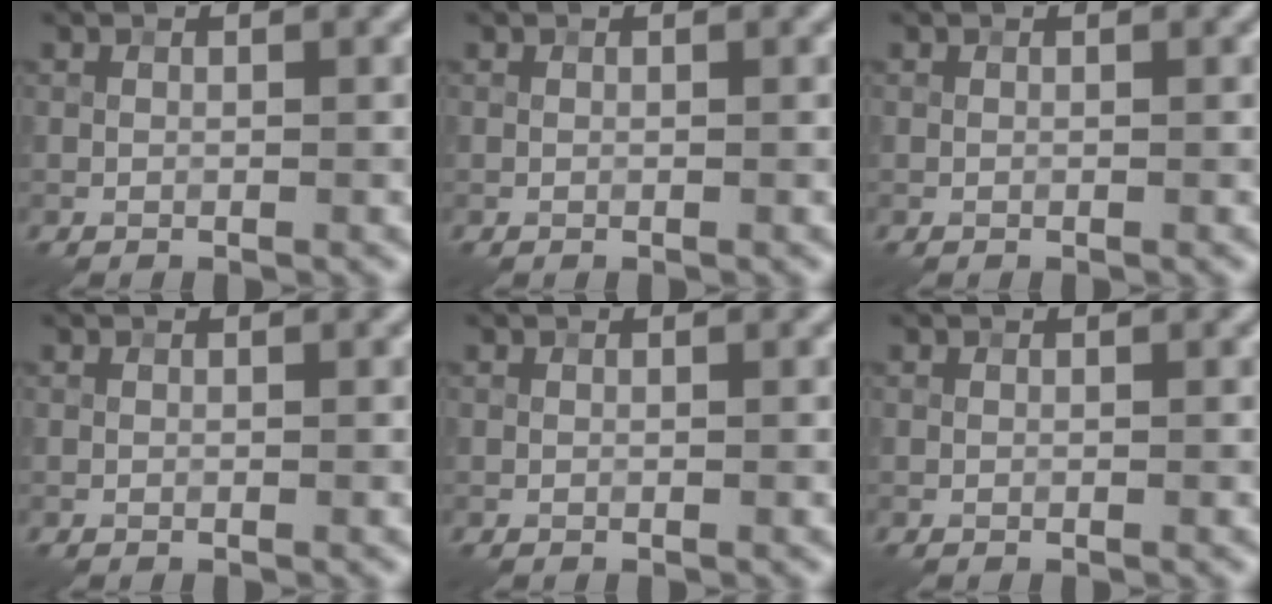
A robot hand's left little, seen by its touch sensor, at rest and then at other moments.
{"total": 0.0}
{"total": 0.0}
{"total": 0.0}
{"total": 0.0}
{"total": 0.0}